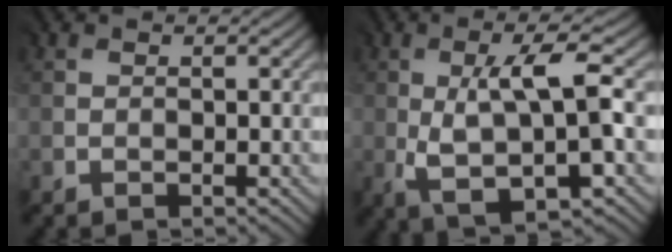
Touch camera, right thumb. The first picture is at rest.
{"total": 8.3, "force": [-0.5, 2.0, 8.0], "torque": [-0.148, 0.007, -0.006]}